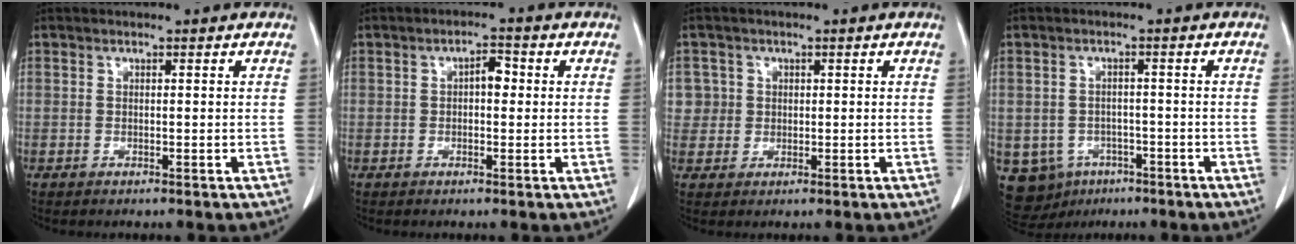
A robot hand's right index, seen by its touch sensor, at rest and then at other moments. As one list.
[{"total": 3.2, "force": [0.4, 1.7, 2.6], "torque": [-0.035, 0.013, 0.003]}, {"total": 3.5, "force": [1.0, 3.4, -0.2], "torque": [0.025, 0.005, 0.015]}, {"total": 8.3, "force": [-3.6, 7.2, 1.8], "torque": [-0.047, 0.008, -0.042]}]